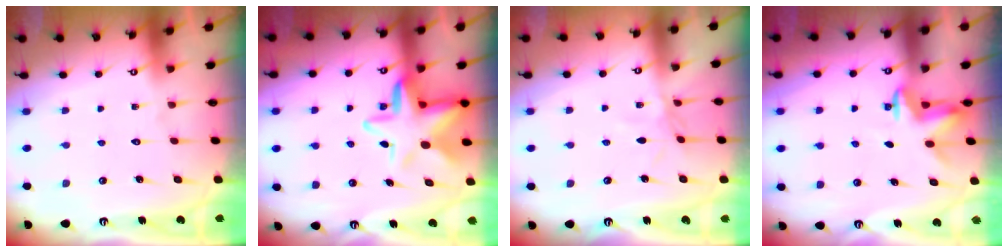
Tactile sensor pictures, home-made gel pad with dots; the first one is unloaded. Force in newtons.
{"total": 11.1, "press": 10.8, "slide": 2.6}
{"total": 3.0, "press": 2.9, "slide": 0.3}
{"total": 4.9, "press": 4.9, "slide": 0.7}